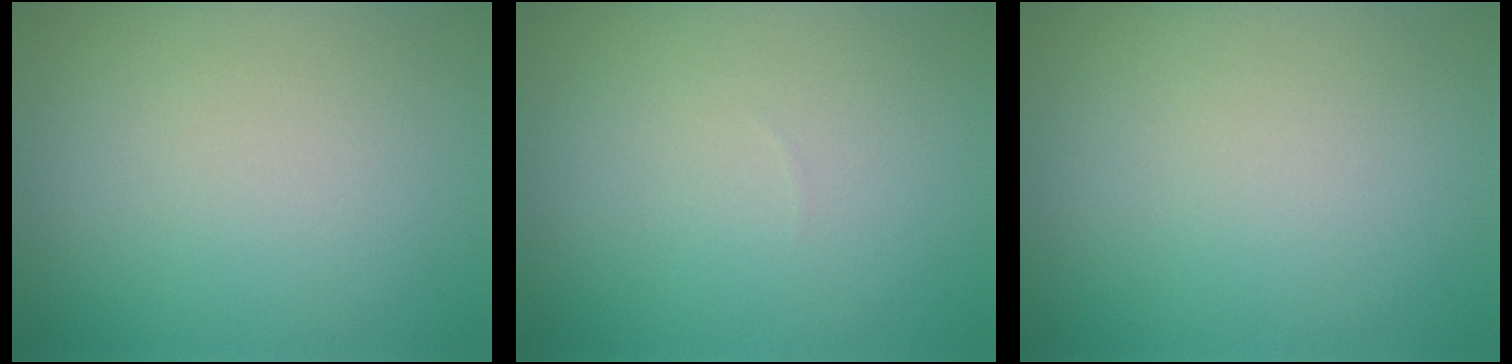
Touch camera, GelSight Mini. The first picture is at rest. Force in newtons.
{"total": 0.0}
{"total": 0.0}